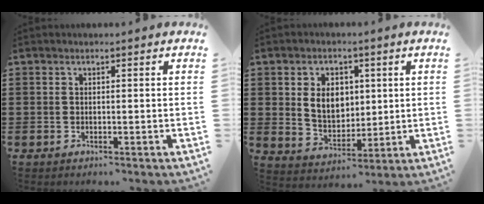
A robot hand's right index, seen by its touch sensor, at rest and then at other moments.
{"total": 6.7, "force": [1.3, 4.9, 4.3], "torque": [-0.082, 0.008, 0.020]}